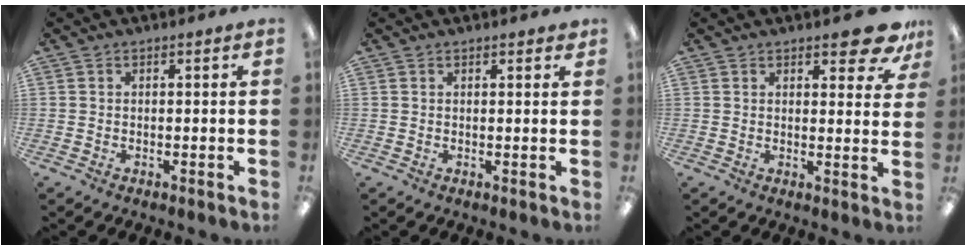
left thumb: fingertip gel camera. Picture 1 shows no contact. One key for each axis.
{"total": 1.2, "fx": 1.0, "fy": 0.3, "fz": 0.6, "tx": -0.004, "ty": -0.002, "tz": 0.015}
{"total": 8.2, "fx": 6.1, "fy": 2.8, "fz": 4.8, "tx": -0.043, "ty": -0.040, "tz": 0.099}